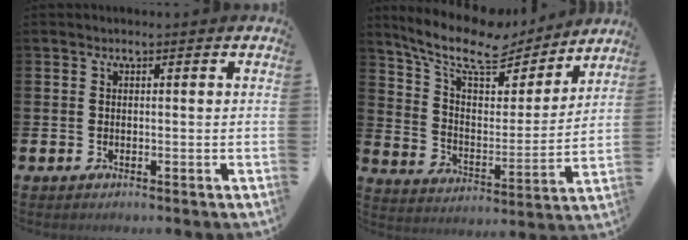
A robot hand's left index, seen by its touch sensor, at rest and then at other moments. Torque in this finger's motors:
{"motor_torque": [1.09, -1.05, 0.98, 0.21]}